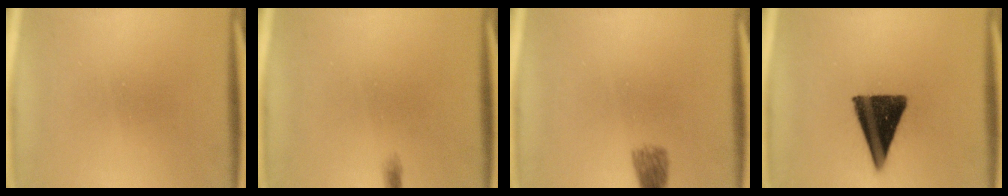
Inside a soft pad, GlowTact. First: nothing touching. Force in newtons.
{"total": 0.6}
{"total": 2.6}
{"total": 14.4}